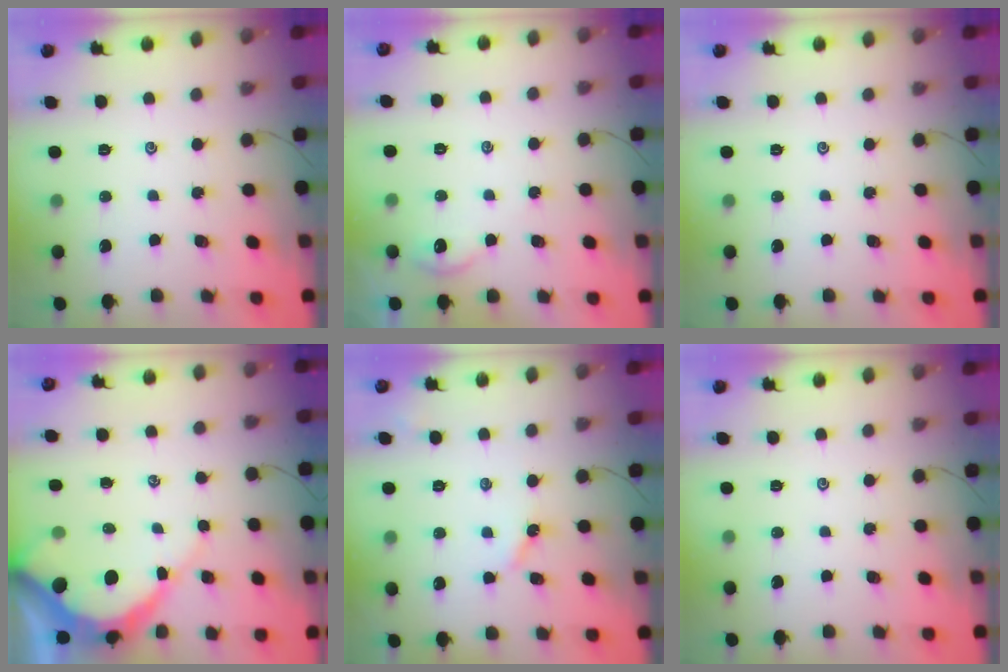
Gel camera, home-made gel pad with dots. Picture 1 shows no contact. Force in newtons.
{"total": 1.6, "press": 1.5, "slide": 0.3}
{"total": 0.0}
{"total": 8.7, "press": 8.7, "slide": 1.0}
{"total": 3.7, "press": 3.7, "slide": 0.1}
{"total": 0.0}